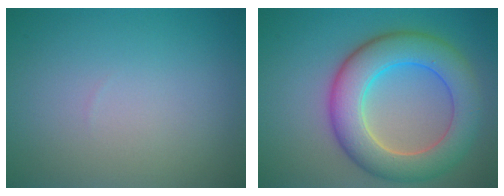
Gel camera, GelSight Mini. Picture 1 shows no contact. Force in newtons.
{"total": 8.1, "press": 8.1, "slide": 0.3}